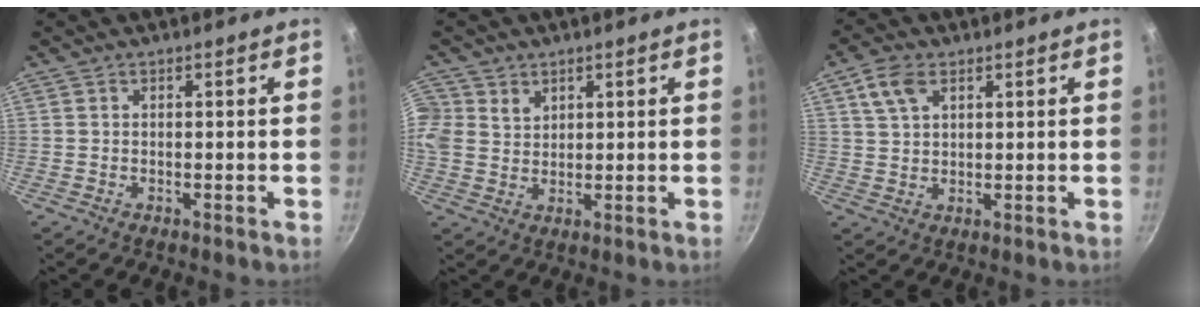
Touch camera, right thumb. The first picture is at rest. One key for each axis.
{"total": 9.4, "fx": 3.7, "fy": 8.0, "fz": 3.4, "tx": -0.079, "ty": 0.013, "tz": 0.078}
{"total": 5.9, "fx": 2.8, "fy": 3.5, "fz": 3.9, "tx": -0.067, "ty": 0.000, "tz": 0.055}